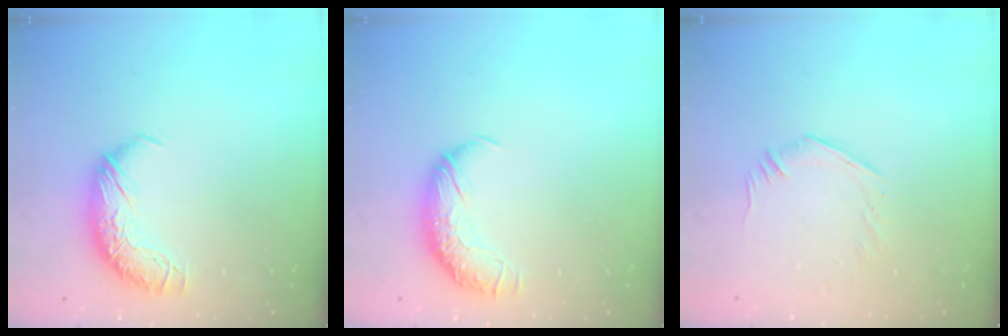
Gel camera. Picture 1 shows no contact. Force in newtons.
{"total": 1.6, "press": 0.6, "slide": 1.5}
{"total": 5.5, "press": 5.4, "slide": 1.4}